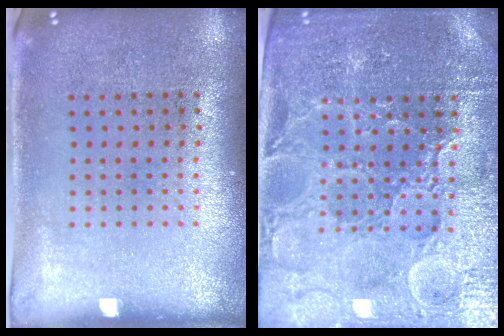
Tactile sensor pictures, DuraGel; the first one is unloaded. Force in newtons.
{"total": 4.2, "press": 4.1, "slide": 1.1}